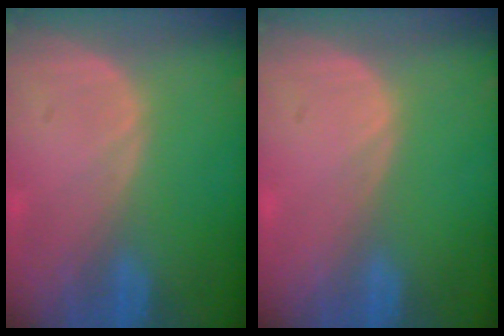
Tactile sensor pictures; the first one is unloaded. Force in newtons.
{"total": 0.0}